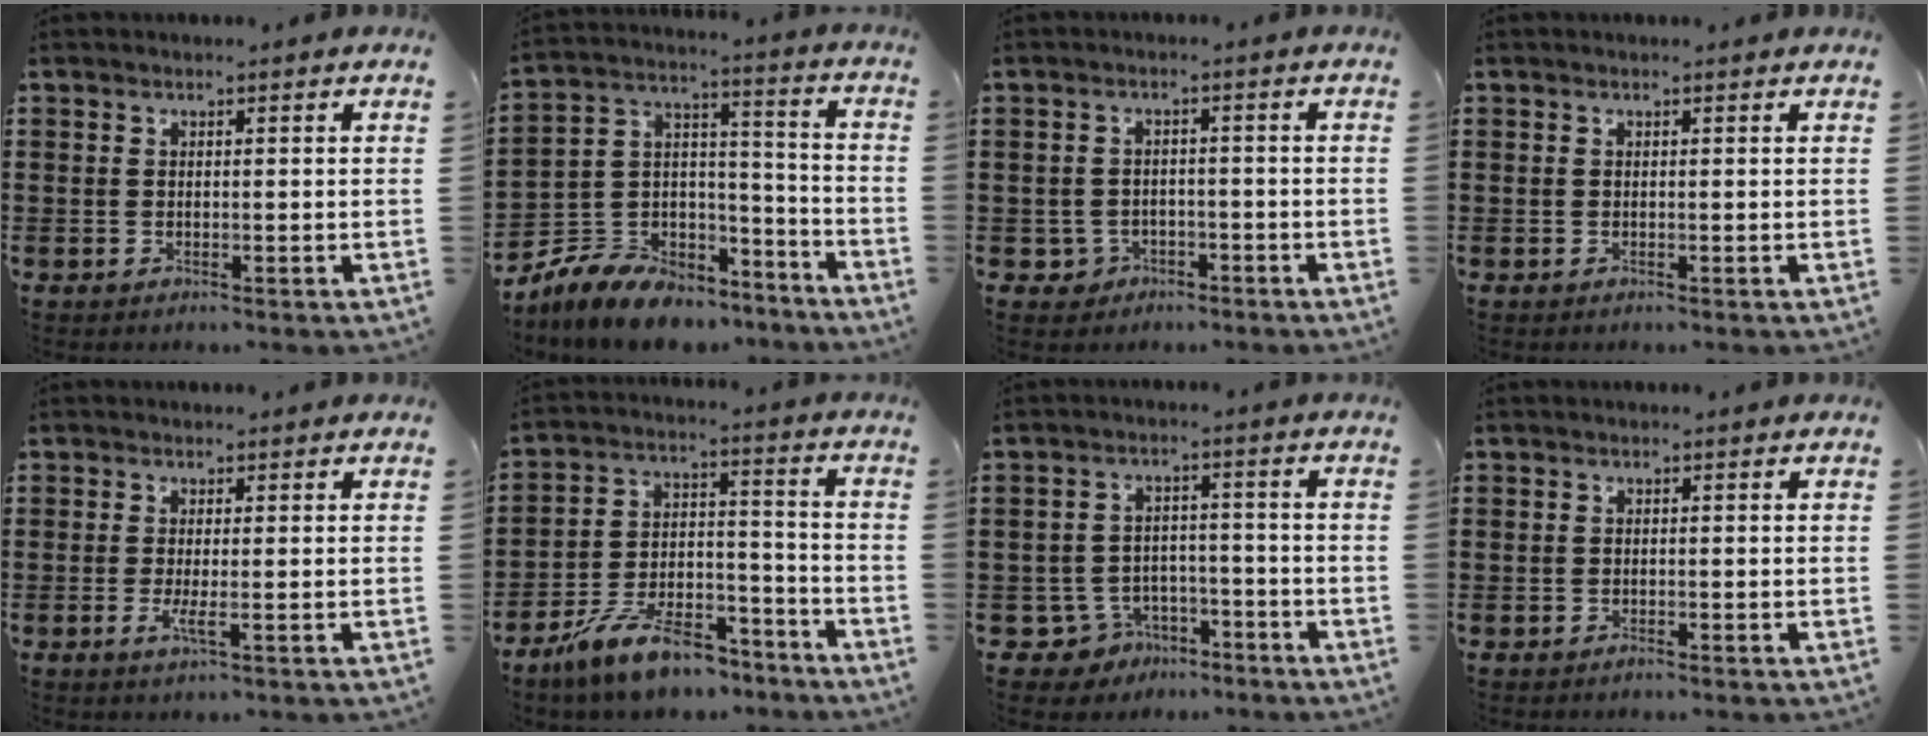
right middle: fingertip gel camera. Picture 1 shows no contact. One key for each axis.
{"total": 8.6, "fx": -7.5, "fy": 4.0, "fz": 1.5, "tx": -0.050, "ty": 0.014, "tz": -0.149}
{"total": 2.5, "fx": -1.8, "fy": 1.7, "fz": 0.4, "tx": -0.015, "ty": 0.003, "tz": -0.042}
{"total": 0.0}
{"total": 2.1, "fx": -0.5, "fy": 0.4, "fz": 2.0, "tx": -0.044, "ty": -0.005, "tz": -0.012}
{"total": 11.5, "fx": -9.5, "fy": 3.4, "fz": 5.5, "tx": -0.104, "ty": 0.038, "tz": -0.182}
{"total": 4.9, "fx": -4.0, "fy": 2.8, "fz": 0.7, "tx": -0.036, "ty": 0.011, "tz": -0.084}
{"total": 0.6, "fx": -0.6, "fy": 0.3, "fz": 0.1, "tx": -0.003, "ty": 0.000, "tz": -0.012}